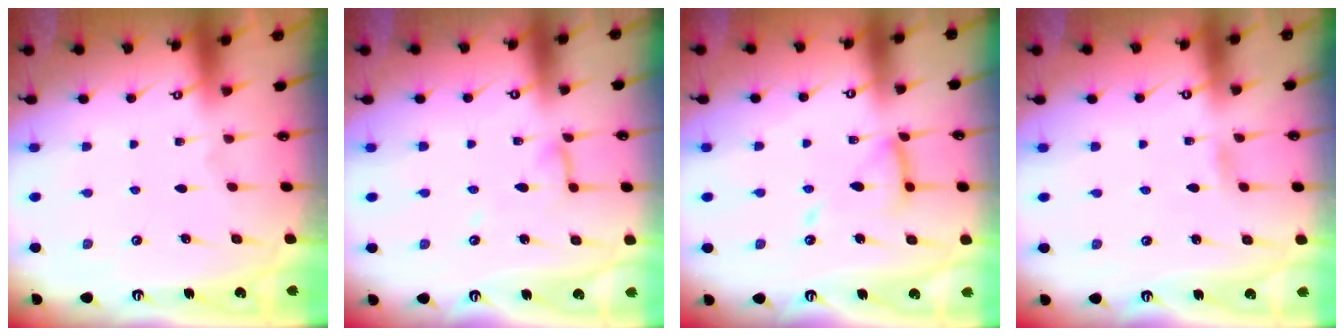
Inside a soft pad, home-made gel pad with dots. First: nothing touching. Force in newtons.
{"total": 5.7, "press": 5.7, "slide": 0.2}
{"total": 12.5, "press": 12.4, "slide": 1.3}
{"total": 1.5, "press": 1.5, "slide": 0.2}